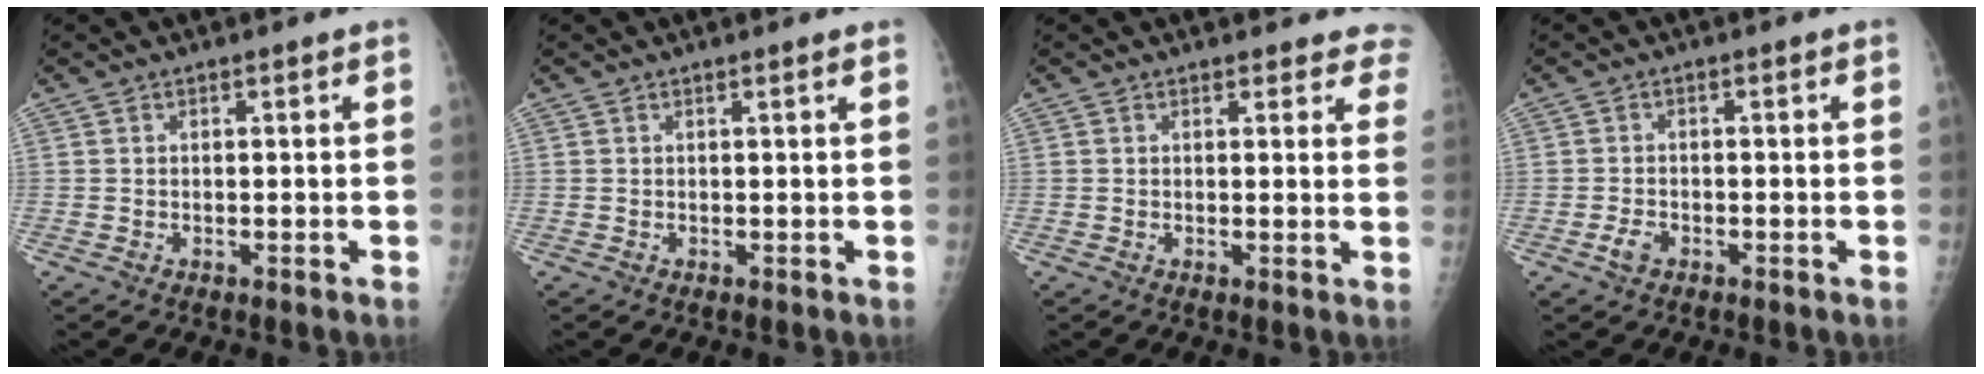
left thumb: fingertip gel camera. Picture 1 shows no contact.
{"total": 0.9, "force": [0.7, 0.0, 0.6], "torque": [-0.006, 0.002, 0.010]}
{"total": 6.2, "force": [5.6, 2.4, 1.0], "torque": [0.038, -0.020, 0.039]}
{"total": 2.4, "force": [-1.3, 1.6, 1.3], "torque": [-0.022, 0.004, -0.024]}